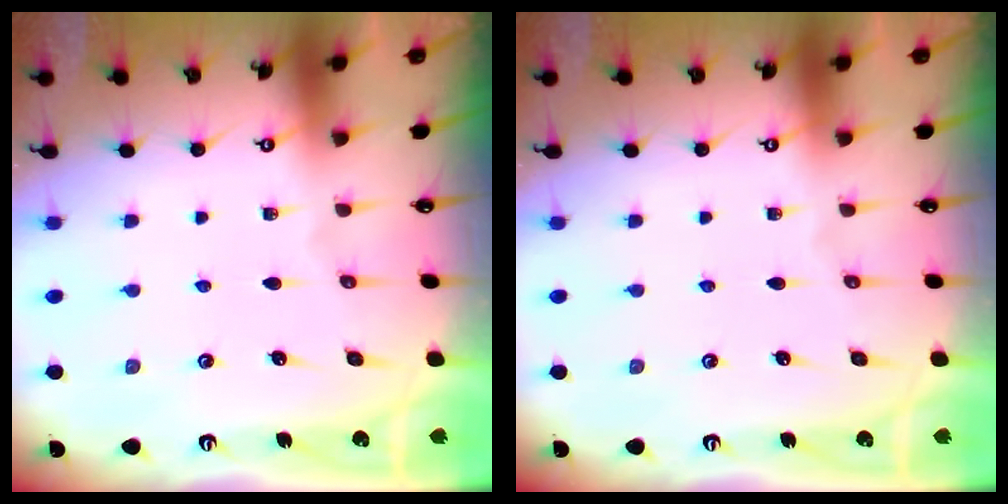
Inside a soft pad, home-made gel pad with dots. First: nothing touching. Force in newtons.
{"total": 0.0}